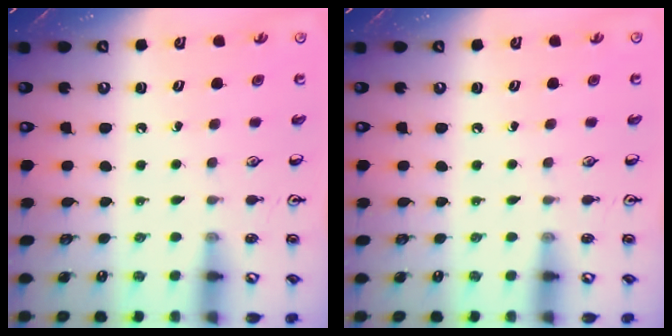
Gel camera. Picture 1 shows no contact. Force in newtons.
{"total": 0.0}